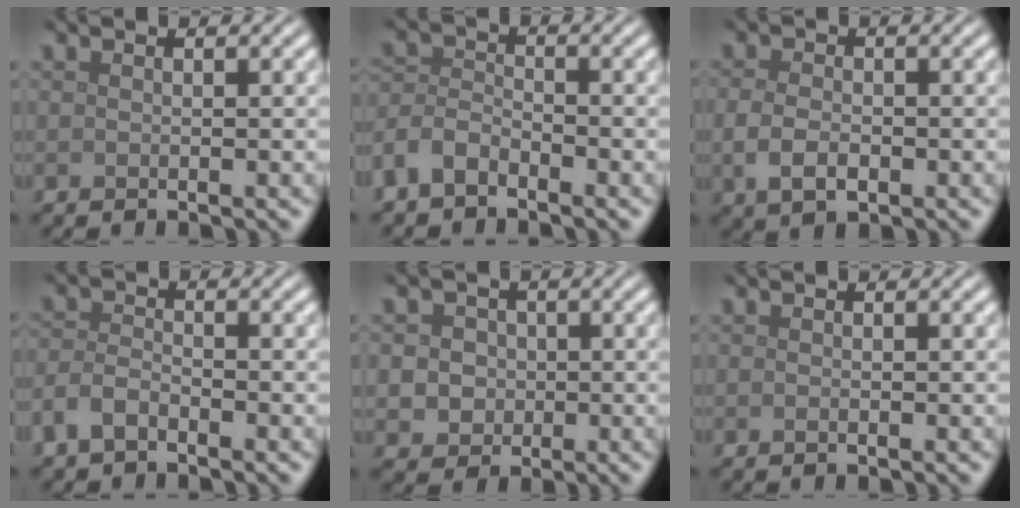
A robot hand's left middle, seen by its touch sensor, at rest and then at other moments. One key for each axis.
{"total": 3.1, "fx": -2.3, "fy": 1.5, "fz": 1.3, "tx": -0.028, "ty": 0.005, "tz": -0.059}
{"total": 2.7, "fx": -0.7, "fy": 1.7, "fz": 2.0, "tx": -0.043, "ty": -0.005, "tz": -0.012}
{"total": 2.4, "fx": -1.8, "fy": 1.0, "fz": 1.3, "tx": -0.028, "ty": 0.004, "tz": -0.043}
{"total": 4.3, "fx": 0.3, "fy": 3.9, "fz": 1.7, "tx": -0.015, "ty": 0.021, "tz": -0.009}
{"total": 0.0}